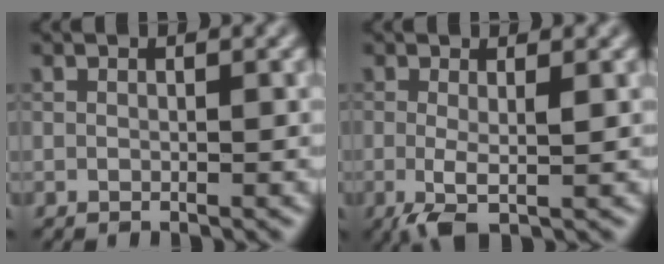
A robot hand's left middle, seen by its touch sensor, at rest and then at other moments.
{"total": 2.2, "force": [-0.3, 0.3, 2.2], "torque": [-0.053, -0.007, -0.008]}